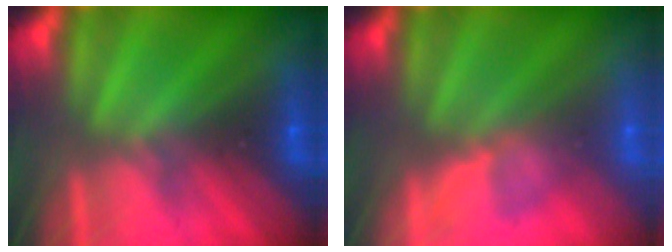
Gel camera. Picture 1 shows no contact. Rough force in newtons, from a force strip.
{"total": 3.5}